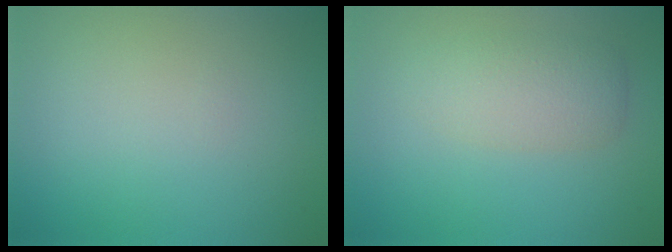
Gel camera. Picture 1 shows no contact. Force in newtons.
{"total": 3.0, "press": 3.0, "slide": 0.3}